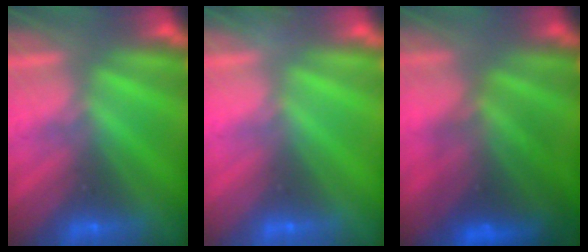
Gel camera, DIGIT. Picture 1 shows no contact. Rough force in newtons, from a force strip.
{"total": 2.9}
{"total": 7.4}